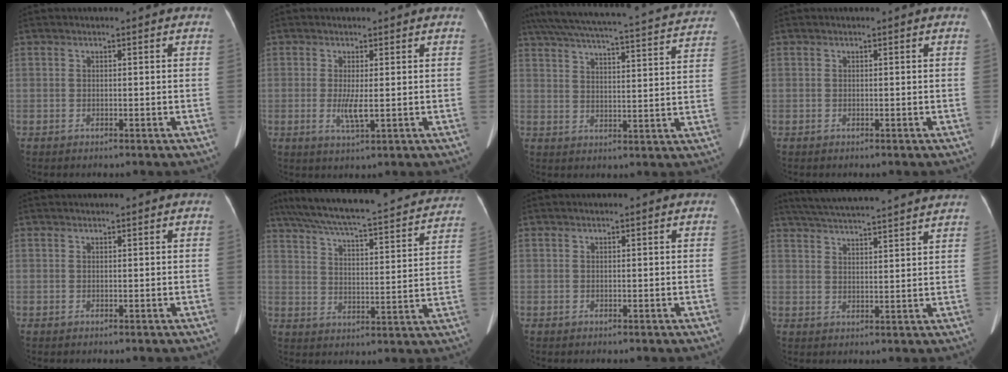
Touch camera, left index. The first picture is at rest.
{"total": 3.1, "force": [-0.2, 0.5, 3.1], "torque": [-0.064, -0.008, 0.001]}
{"total": 29.6, "force": [26.8, 3.4, 12.1], "torque": [-0.210, -0.017, 0.336]}
{"total": 0.0}
{"total": 0.7, "force": [0.7, 0.1, 0.1], "torque": [-0.005, 0.019, 0.015]}
{"total": 28.9, "force": [25.4, 4.7, 13.0], "torque": [-0.223, -0.014, 0.327]}
{"total": 0.0}
{"total": 20.7, "force": [18.9, 0.3, 8.3], "torque": [-0.143, 0.015, 0.255]}